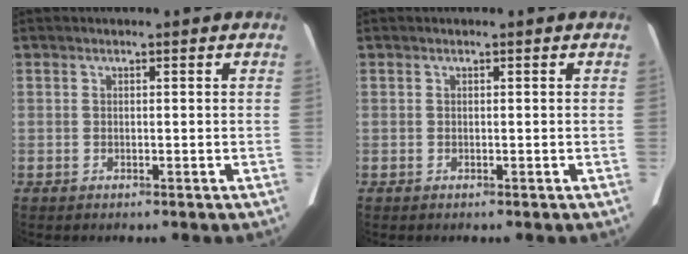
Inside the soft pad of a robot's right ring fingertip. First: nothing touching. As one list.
[{"total": 0.0}]